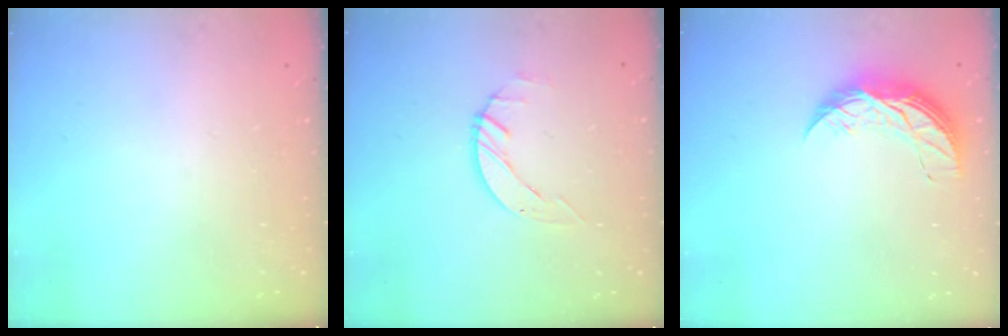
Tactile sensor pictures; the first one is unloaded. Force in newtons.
{"total": 2.6, "press": 2.6, "slide": 0.3}
{"total": 8.1, "press": 8.0, "slide": 0.5}